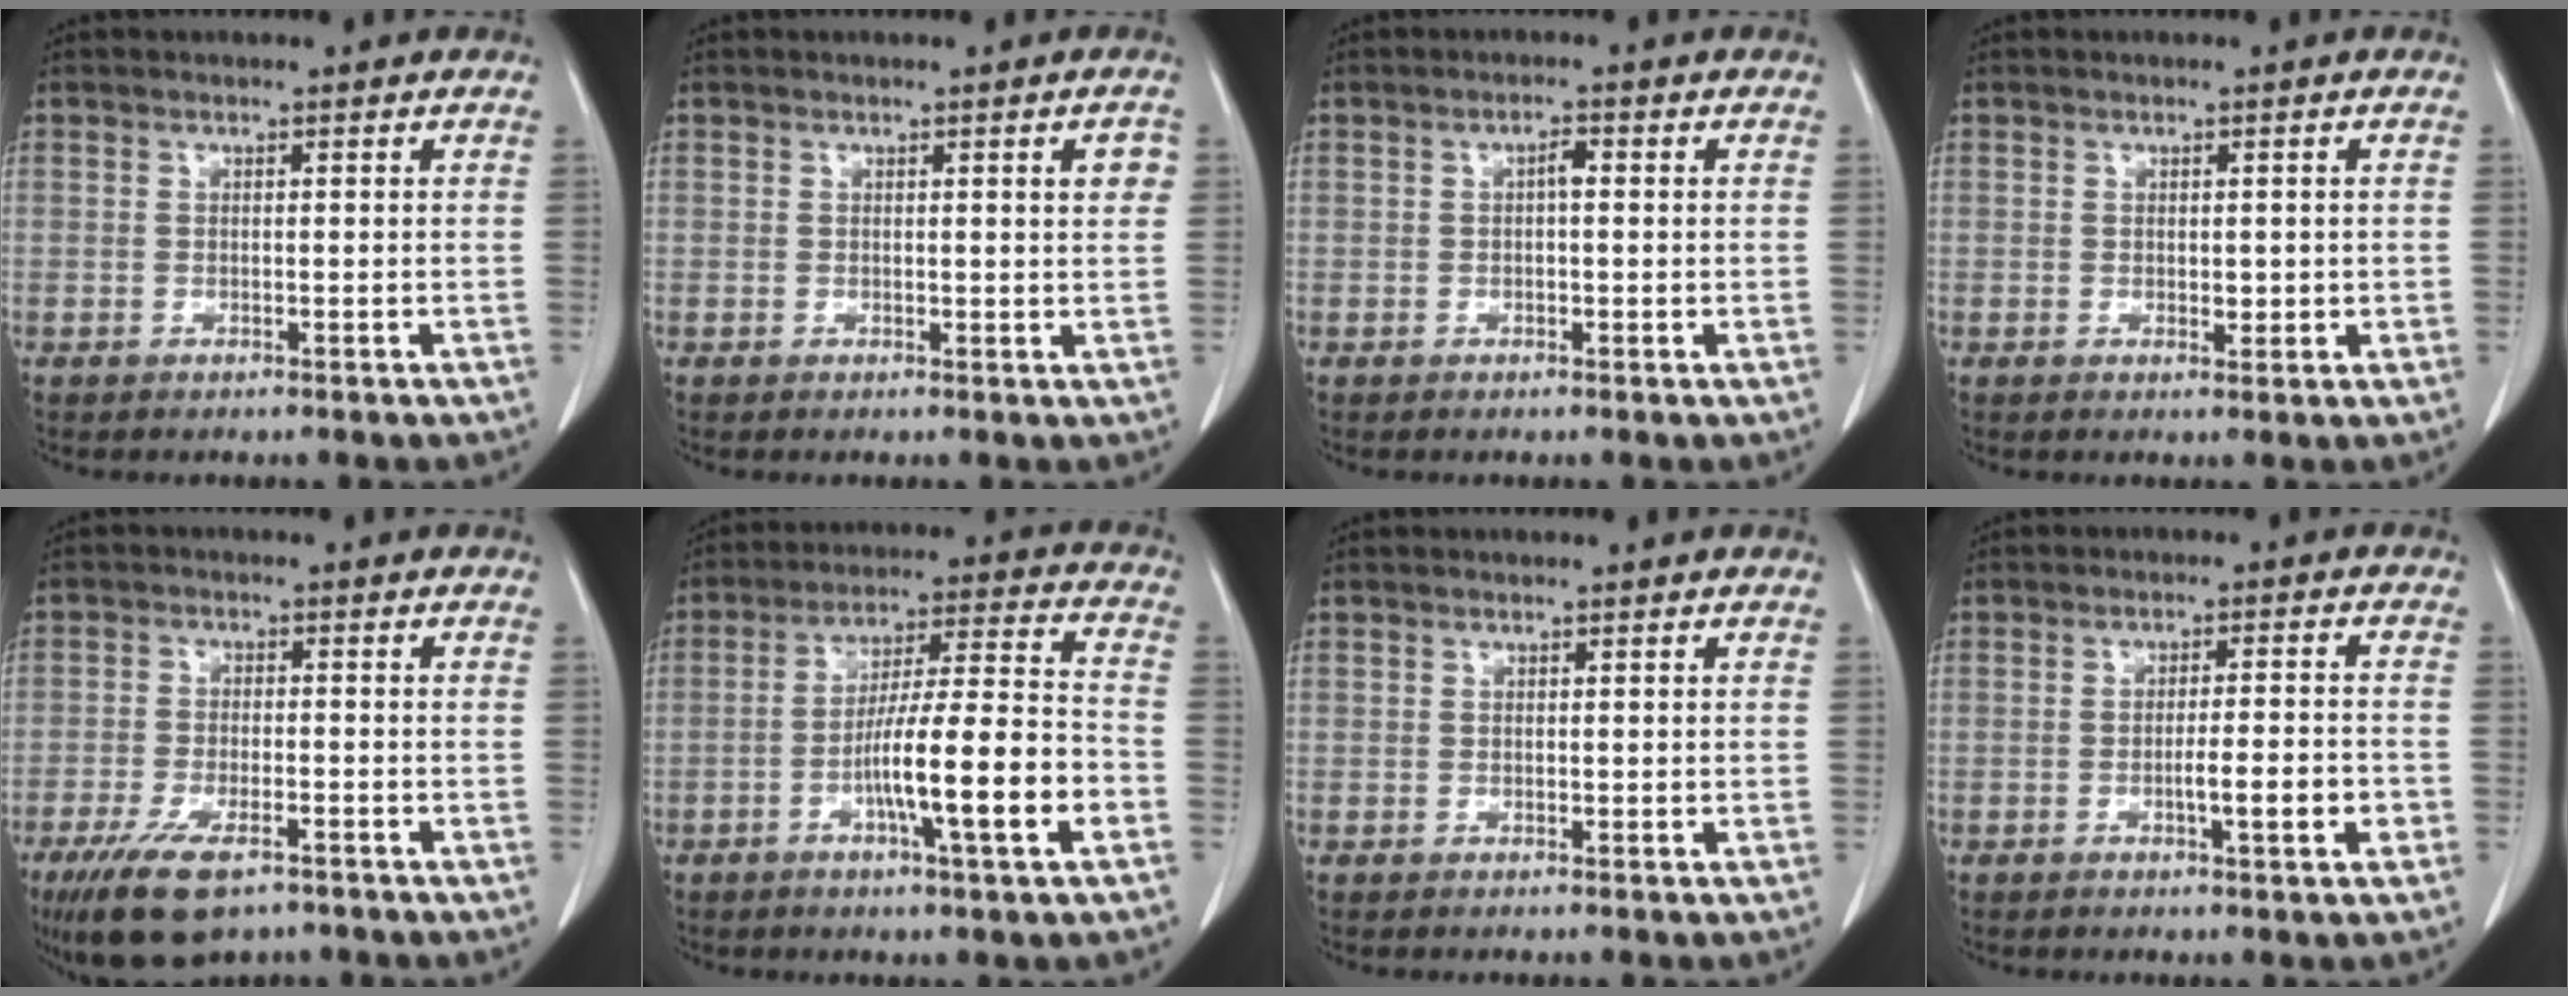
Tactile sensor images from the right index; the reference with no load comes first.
{"total": 2.5, "force": [0.8, 0.4, 2.3], "torque": [-0.022, 0.000, 0.009]}
{"total": 1.8, "force": [0.3, 0.6, 1.7], "torque": [-0.025, 0.004, 0.004]}
{"total": 1.7, "force": [0.0, 0.9, 1.4], "torque": [-0.016, -0.002, 0.003]}
{"total": 9.4, "force": [-6.1, 3.3, 6.4], "torque": [-0.118, -0.016, -0.104]}
{"total": 14.5, "force": [-4.8, 0.5, 13.7], "torque": [-0.228, 0.005, -0.079]}
{"total": 0.0}
{"total": 5.4, "force": [-1.7, 0.5, 5.1], "torque": [-0.076, 0.000, -0.023]}